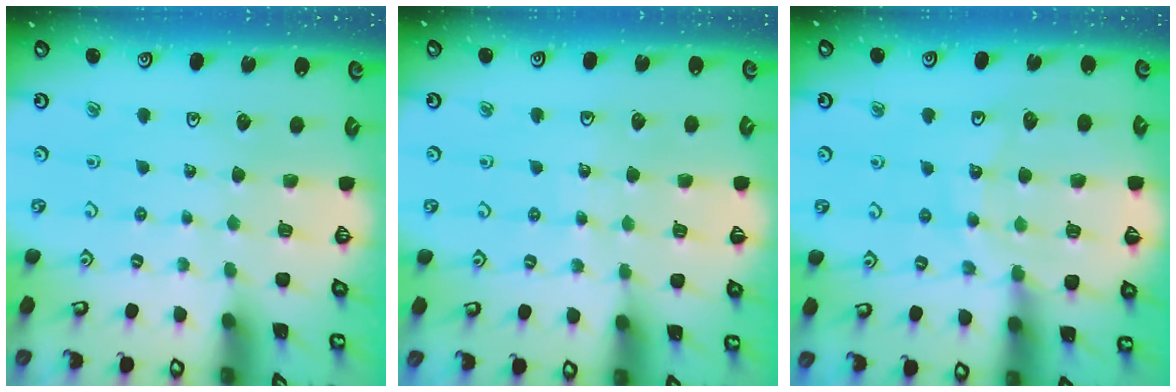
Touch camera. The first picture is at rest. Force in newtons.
{"total": 4.4, "press": 4.3, "slide": 1.1}
{"total": 12.3, "press": 12.2, "slide": 1.7}